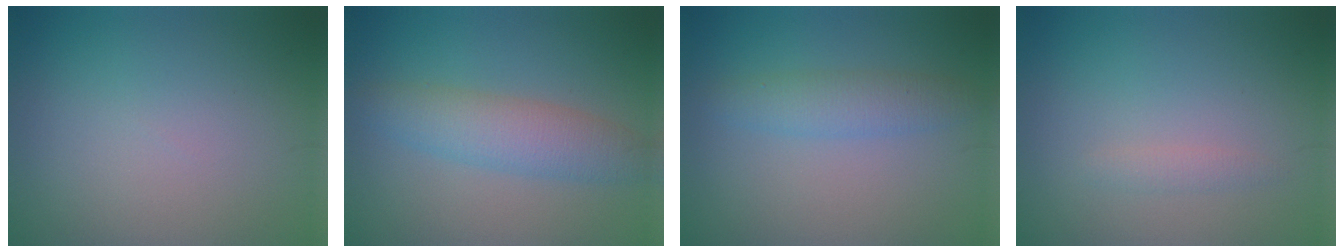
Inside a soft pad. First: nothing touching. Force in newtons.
{"total": 4.1, "press": 4.1, "slide": 0.1}
{"total": 2.5, "press": 2.5, "slide": 0.2}
{"total": 0.9, "press": 0.9, "slide": 0.1}